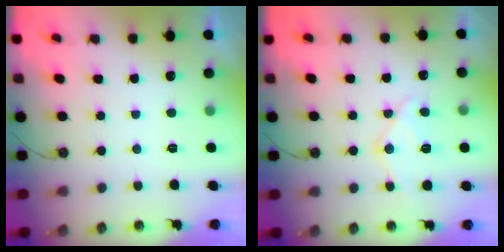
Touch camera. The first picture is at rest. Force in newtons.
{"total": 14.4, "press": 14.3, "slide": 1.4}